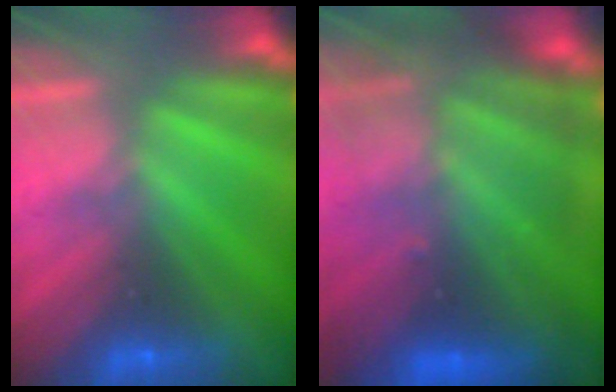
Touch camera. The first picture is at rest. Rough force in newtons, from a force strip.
{"total": 9.7}